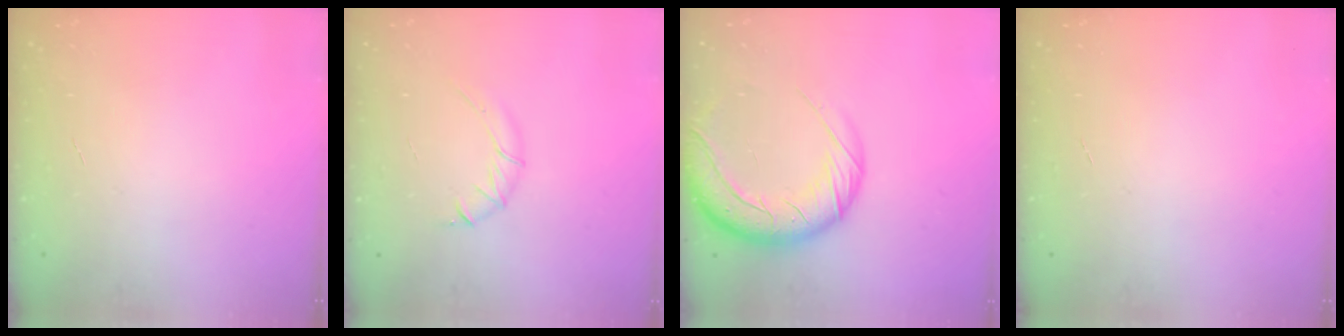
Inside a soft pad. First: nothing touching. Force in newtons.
{"total": 5.6, "press": 5.4, "slide": 1.6}
{"total": 19.3, "press": 18.6, "slide": 5.1}
{"total": 0.0}